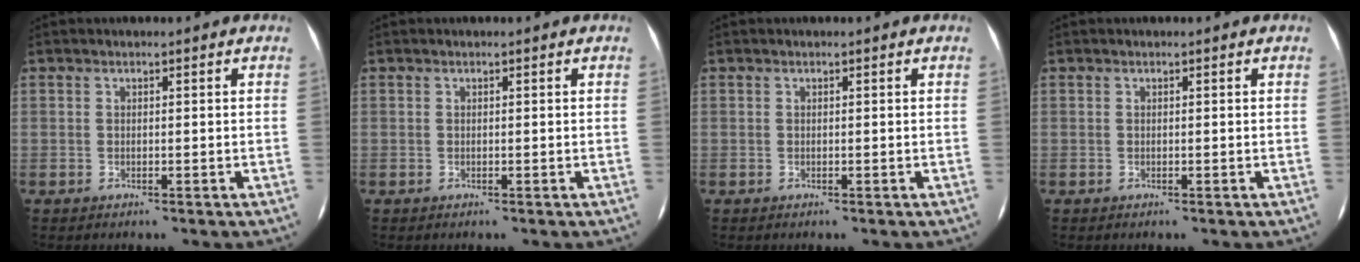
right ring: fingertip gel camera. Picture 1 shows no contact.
{"total": 0.0}
{"total": 0.0}
{"total": 0.0}